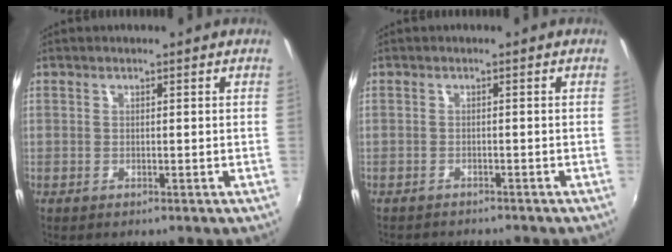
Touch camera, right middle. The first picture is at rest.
{"total": 3.6, "force": [-3.4, 0.7, 0.8], "torque": [-0.027, -0.015, -0.054]}